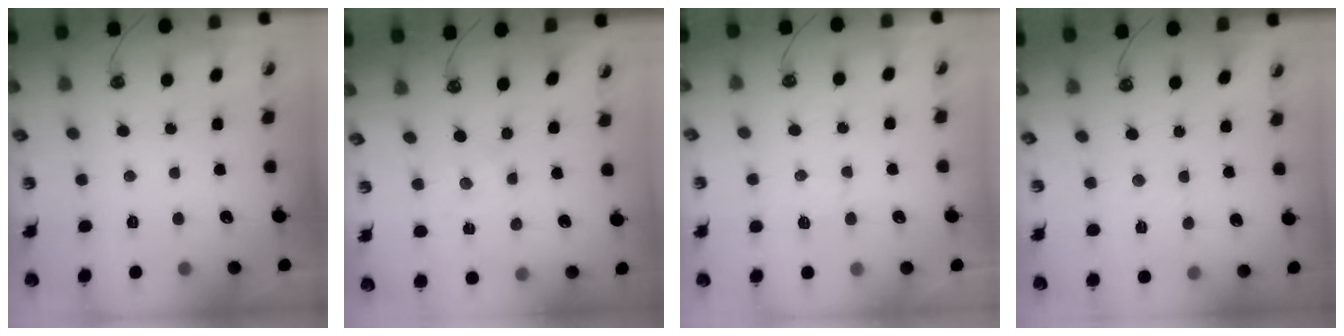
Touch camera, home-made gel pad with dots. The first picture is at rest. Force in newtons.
{"total": 0.0}
{"total": 3.0, "press": 2.8, "slide": 1.1}
{"total": 3.0, "press": 3.0, "slide": 0.4}